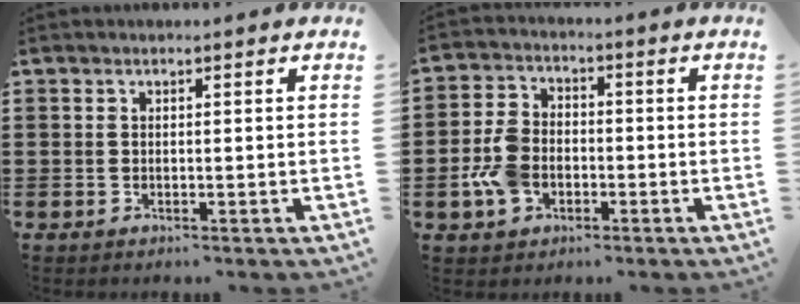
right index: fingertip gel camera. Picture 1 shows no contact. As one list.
[{"total": 6.7, "force": [-2.0, 4.7, 4.3], "torque": [-0.111, 0.006, -0.043]}]